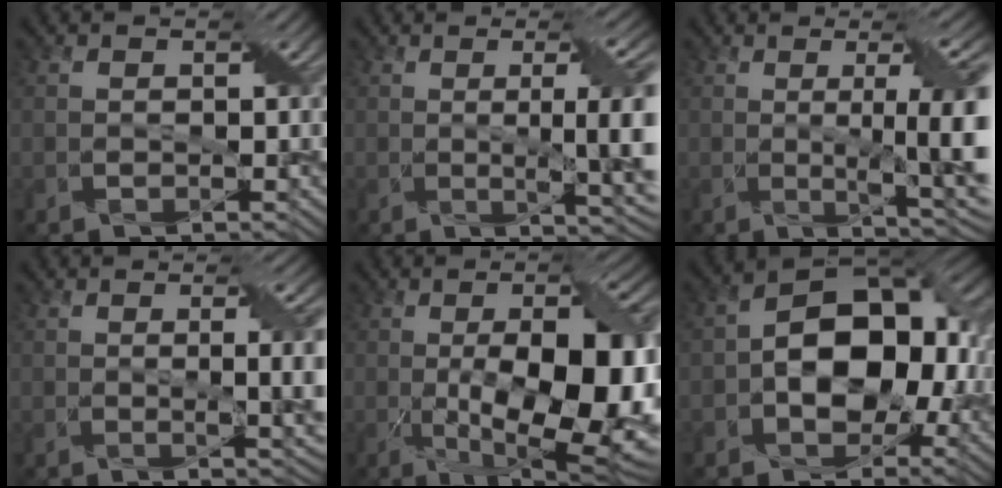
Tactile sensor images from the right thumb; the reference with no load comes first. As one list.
[{"total": 8.9, "force": [0.1, 2.0, 8.6], "torque": [-0.120, 0.006, 0.005]}, {"total": 11.1, "force": [0.0, 2.4, 10.8], "torque": [-0.142, 0.005, 0.006]}, {"total": 6.6, "force": [0.3, 2.0, 6.3], "torque": [-0.072, 0.002, 0.006]}, {"total": 15.7, "force": [-1.9, 6.2, 14.3], "torque": [-0.213, -0.015, -0.021]}, {"total": 12.3, "force": [-0.6, 8.2, 9.2], "torque": [-0.123, 0.009, -0.017]}]